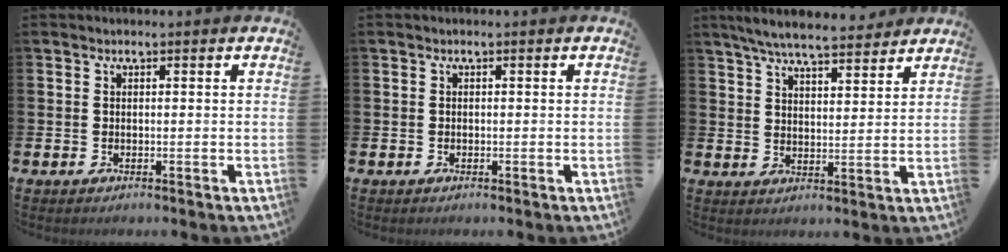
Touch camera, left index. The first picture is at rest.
{"total": 0.0}
{"total": 6.5, "force": [6.1, 0.8, 1.9], "torque": [-0.054, -0.028, 0.109]}